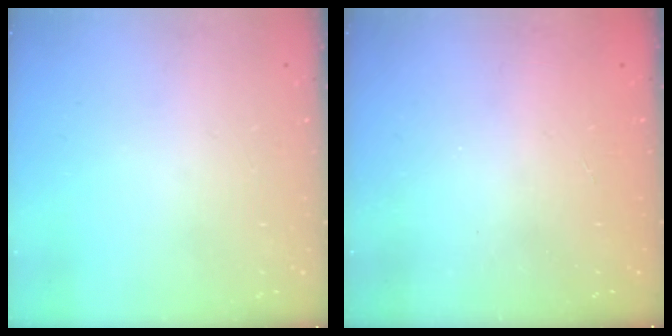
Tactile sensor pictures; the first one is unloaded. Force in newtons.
{"total": 2.5, "press": 2.4, "slide": 0.8}